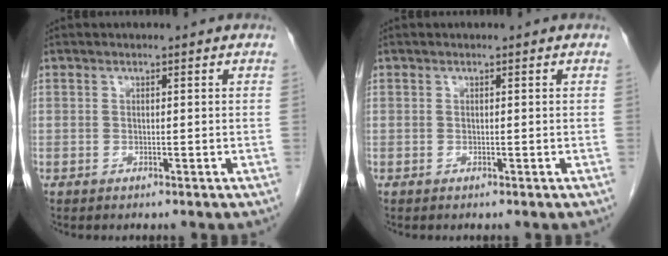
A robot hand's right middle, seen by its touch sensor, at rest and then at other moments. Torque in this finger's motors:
{"motor_torque": [-0.03, 0.03, 0.00, -0.01]}